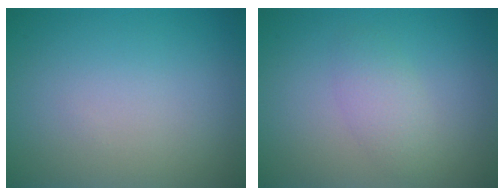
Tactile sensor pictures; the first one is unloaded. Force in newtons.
{"total": 2.1, "press": 2.1, "slide": 0.1}